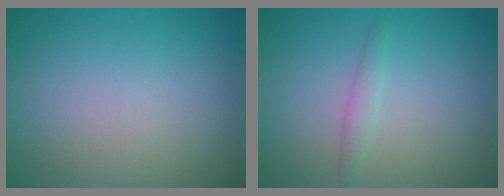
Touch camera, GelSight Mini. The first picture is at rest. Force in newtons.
{"total": 1.1, "press": 1.1, "slide": 0.0}